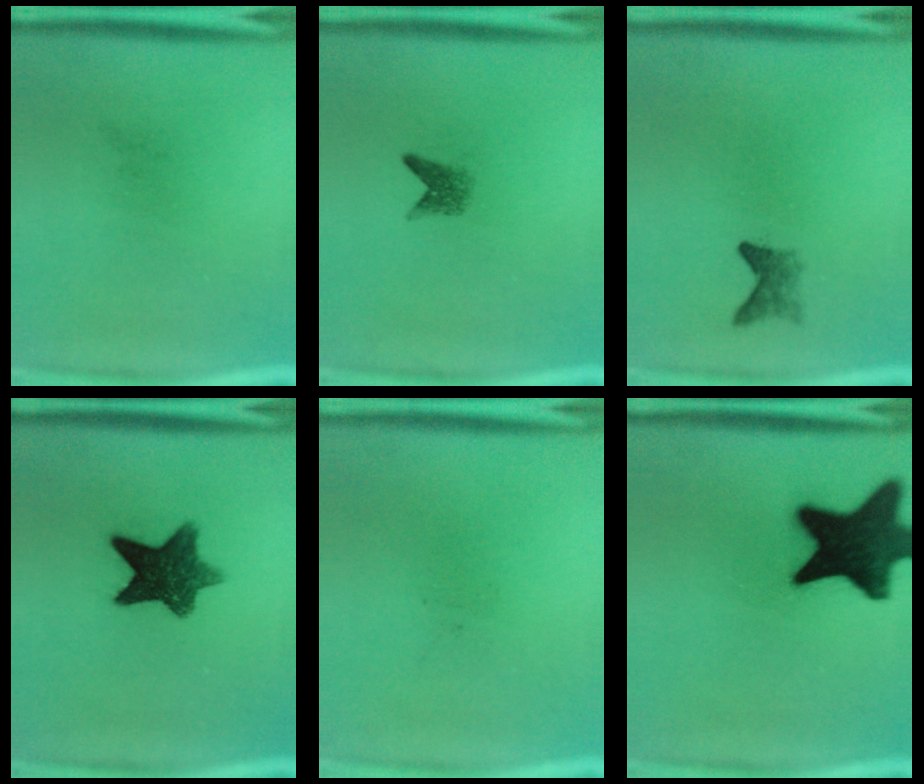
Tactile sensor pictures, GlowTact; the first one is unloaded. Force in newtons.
{"total": 1.9}
{"total": 2.1}
{"total": 9.9}
{"total": 0.0}
{"total": 19.4}